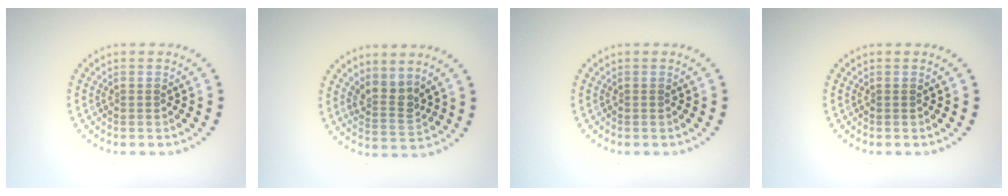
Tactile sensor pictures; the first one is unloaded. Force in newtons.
{"total": 2.6, "press": 1.9, "slide": 1.7}
{"total": 0.0}
{"total": 0.0}